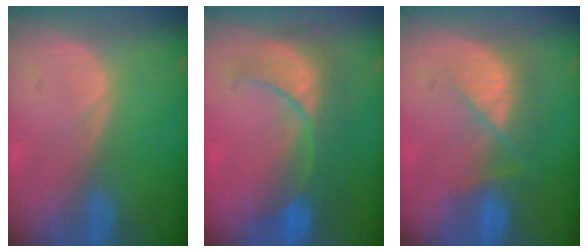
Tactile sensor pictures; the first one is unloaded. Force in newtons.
{"total": 8.5, "press": 8.4, "slide": 1.7}
{"total": 7.4, "press": 6.6, "slide": 3.3}